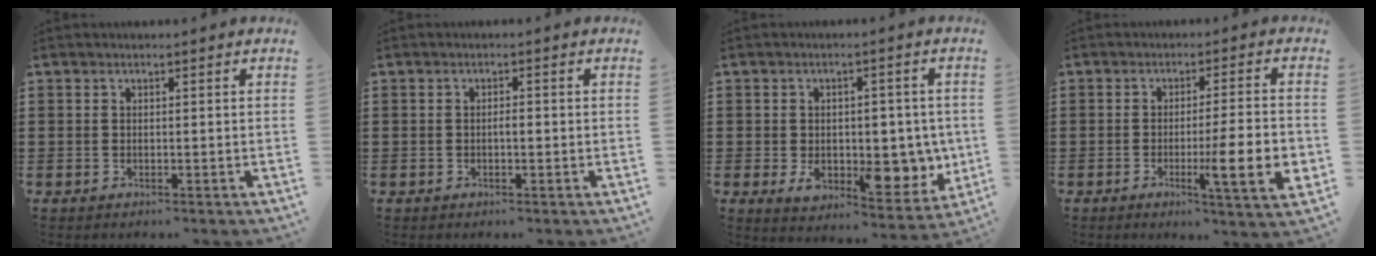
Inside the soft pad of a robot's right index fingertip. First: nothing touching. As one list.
[{"total": 1.3, "force": [-0.3, 0.4, 1.2], "torque": [-0.024, -0.001, -0.005]}, {"total": 9.2, "force": [-1.2, 5.9, 7.0], "torque": [-0.083, 0.000, -0.013]}, {"total": 9.5, "force": [-2.1, 1.2, 9.2], "torque": [-0.140, -0.008, -0.032]}]